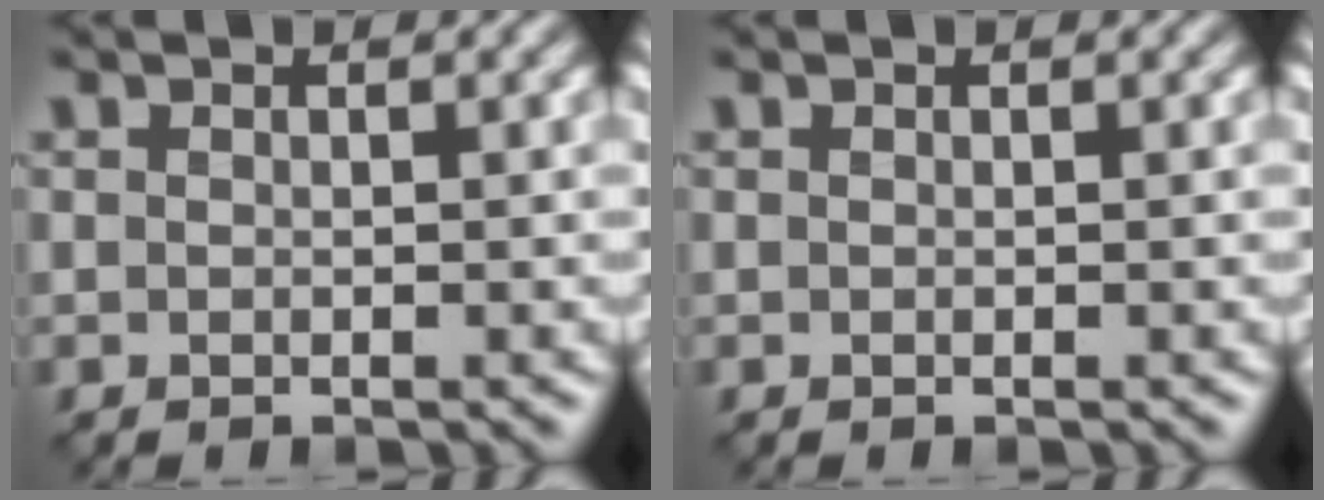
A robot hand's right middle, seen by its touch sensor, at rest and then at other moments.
{"total": 0.0}